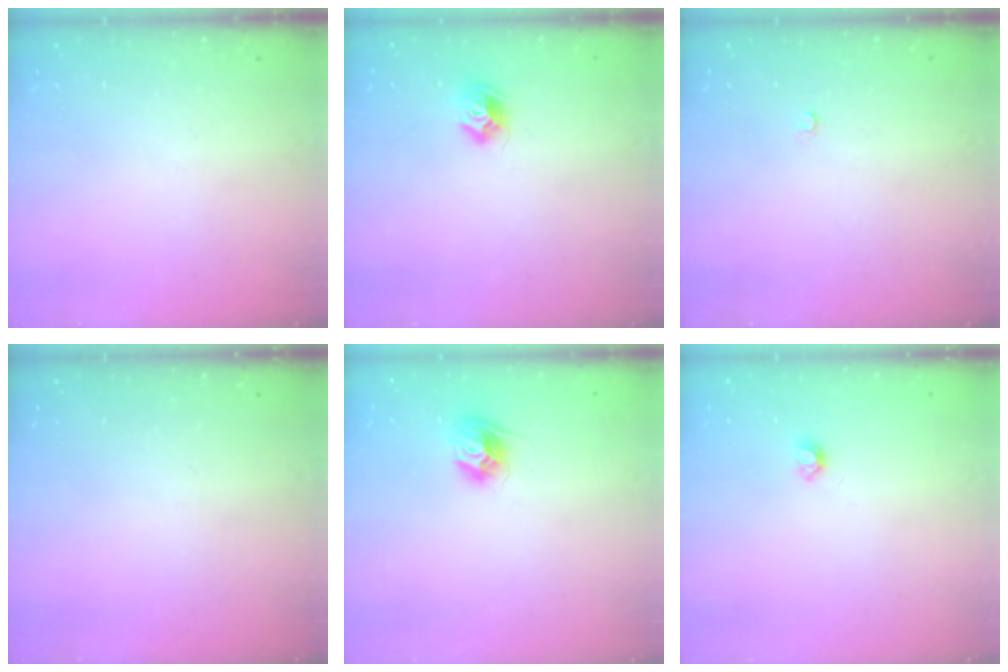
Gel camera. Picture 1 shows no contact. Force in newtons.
{"total": 8.0, "press": 7.9, "slide": 0.5}
{"total": 2.0, "press": 2.0, "slide": 0.4}
{"total": 0.0}
{"total": 10.0, "press": 10.0, "slide": 0.6}
{"total": 3.7, "press": 3.7, "slide": 0.4}